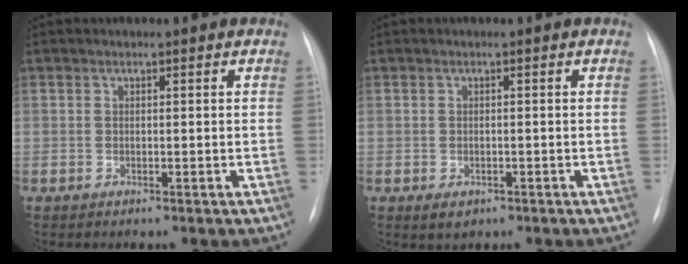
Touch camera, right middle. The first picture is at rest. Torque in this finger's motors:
{"motor_torque": [0.40, -0.35, 0.11, 0.01]}